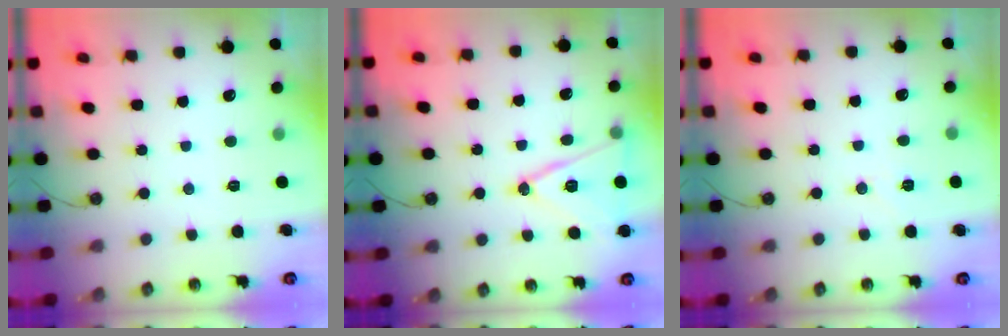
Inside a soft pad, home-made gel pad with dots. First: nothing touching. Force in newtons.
{"total": 14.1, "press": 13.7, "slide": 3.3}
{"total": 5.8, "press": 5.6, "slide": 1.5}